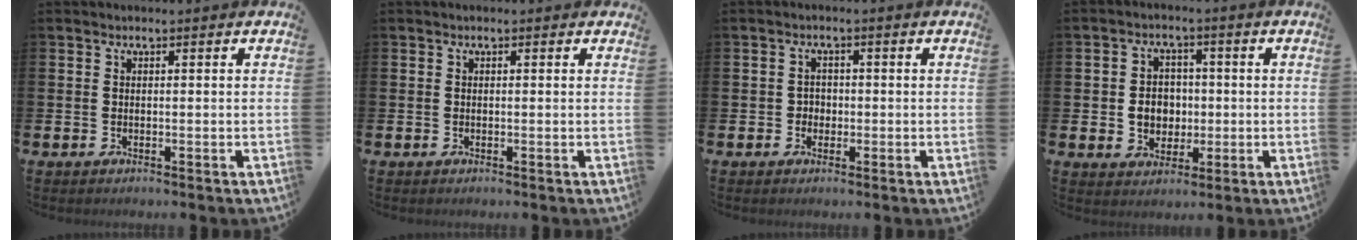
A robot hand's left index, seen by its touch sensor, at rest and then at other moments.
{"total": 0.0}
{"total": 1.8, "force": [-0.2, 1.7, 0.5], "torque": [-0.007, 0.005, -0.009]}
{"total": 4.5, "force": [0.0, 4.0, 2.0], "torque": [-0.035, 0.007, -0.008]}